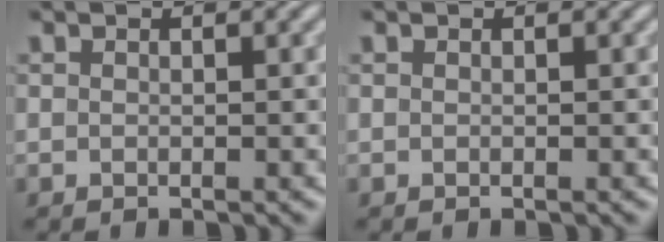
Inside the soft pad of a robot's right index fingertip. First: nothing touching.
{"total": 0.0}